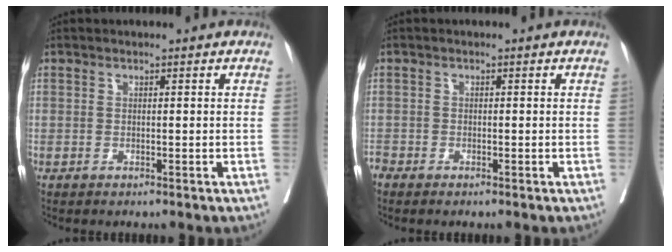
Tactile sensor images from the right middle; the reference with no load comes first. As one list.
[{"total": 1.0, "force": [-0.9, 0.3, 0.1], "torque": [-0.007, -0.003, -0.019]}]